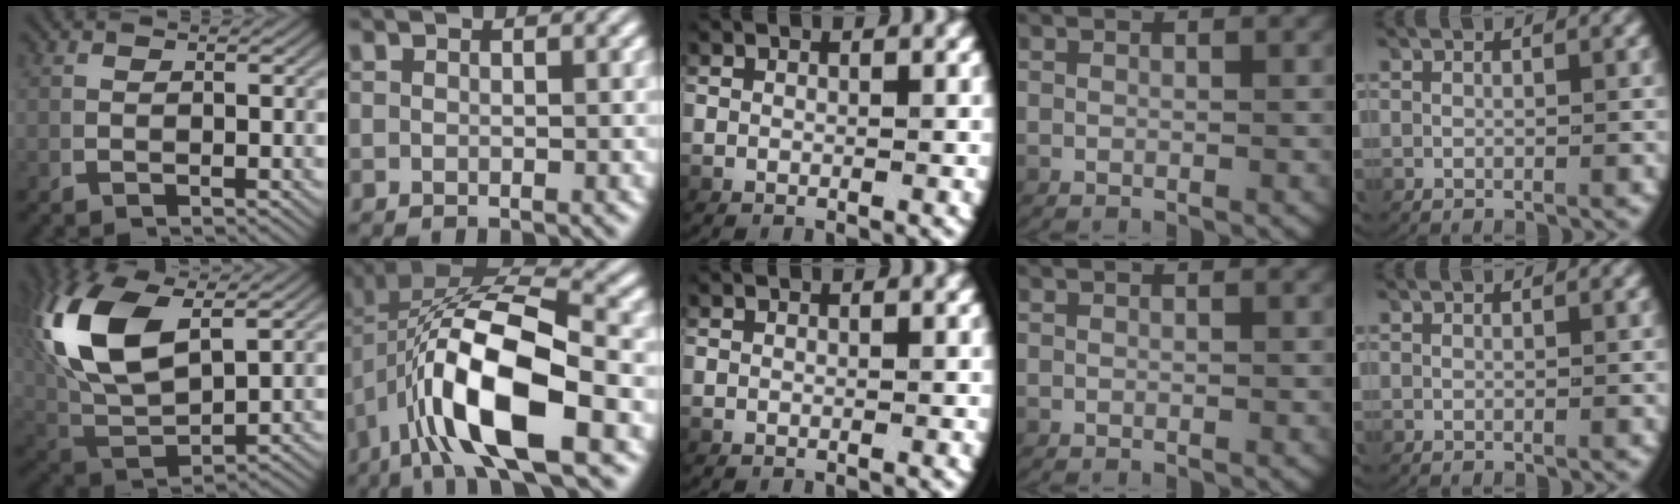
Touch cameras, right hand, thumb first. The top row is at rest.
{"thumb": {"total": 11.8, "force": [2.4, 6.9, 9.3], "torque": [-0.236, -0.024, 0.061]}, "index": {"total": 12.5, "force": [-1.2, 6.9, 10.3], "torque": [-0.195, -0.028, -0.013]}}